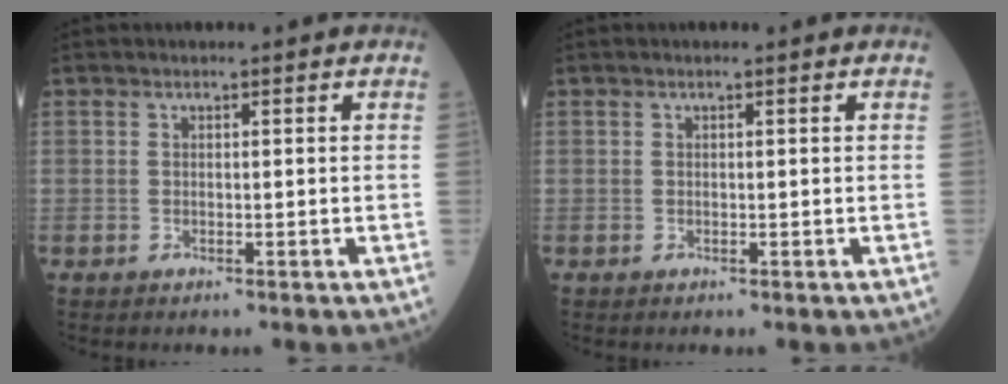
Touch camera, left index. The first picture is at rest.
{"total": 0.0}